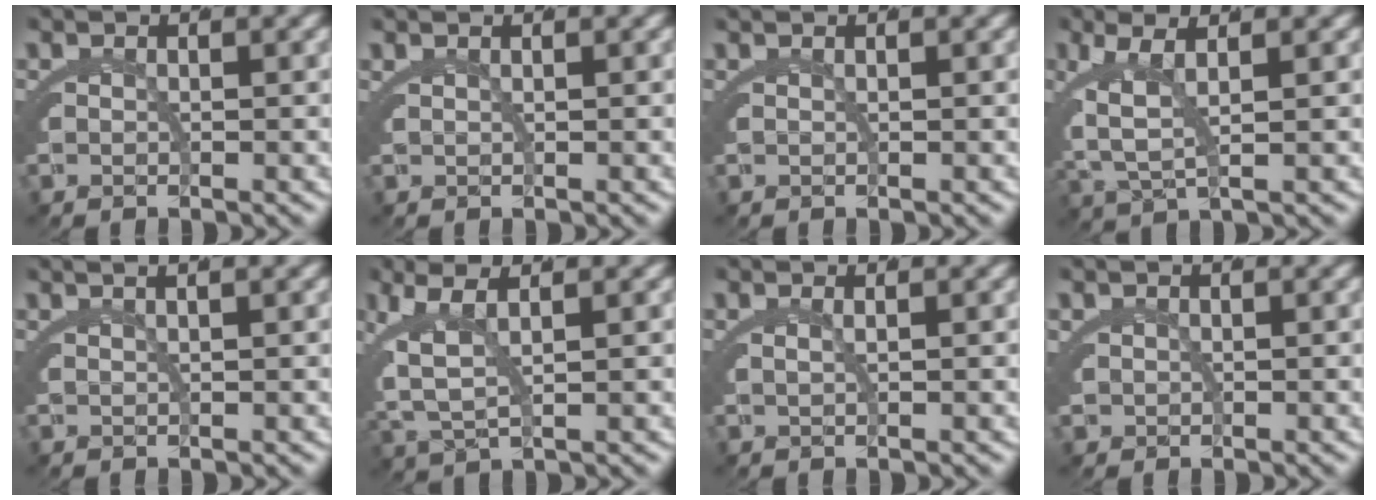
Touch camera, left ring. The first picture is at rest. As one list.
[{"total": 1.1, "force": [0.8, -0.7, 0.3], "torque": [0.002, 0.006, 0.016]}, {"total": 0.8, "force": [0.5, -0.6, 0.2], "torque": [-0.001, 0.004, 0.009]}, {"total": 5.0, "force": [0.9, 2.2, 4.4], "torque": [-0.094, -0.007, 0.022]}, {"total": 2.4, "force": [1.8, -0.1, 1.7], "torque": [-0.002, 0.020, 0.023]}, {"total": 5.4, "force": [1.4, 2.8, 4.5], "torque": [-0.108, -0.004, 0.029]}, {"total": 1.1, "force": [0.4, -0.8, 0.6], "torque": [-0.005, 0.001, 0.010]}, {"total": 1.2, "force": [0.3, 1.1, 0.3], "torque": [-0.016, -0.007, 0.009]}]